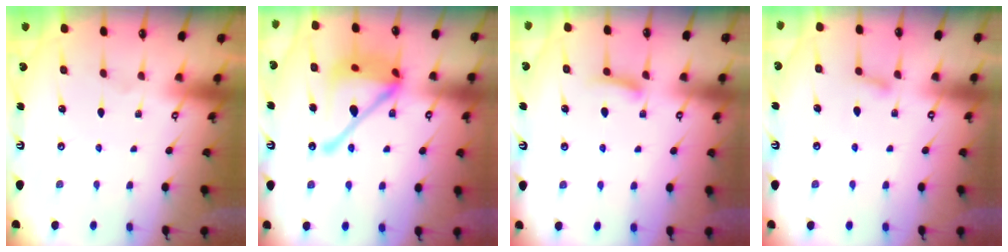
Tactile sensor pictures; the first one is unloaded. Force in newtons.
{"total": 19.7, "press": 19.6, "slide": 2.0}
{"total": 6.0, "press": 5.9, "slide": 0.7}
{"total": 6.1, "press": 6.0, "slide": 0.8}